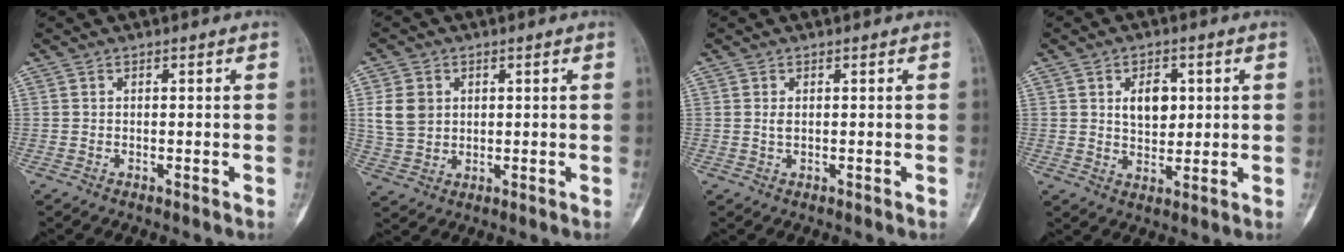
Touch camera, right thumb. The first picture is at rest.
{"total": 6.7, "force": [1.6, 5.5, 3.6], "torque": [-0.058, -0.003, 0.037]}
{"total": 1.0, "force": [0.1, 0.5, 0.8], "torque": [-0.013, -0.002, 0.004]}
{"total": 6.2, "force": [1.6, 4.1, 4.3], "torque": [-0.045, -0.008, 0.029]}